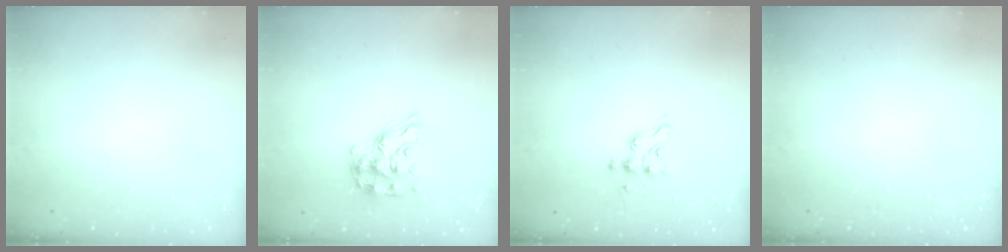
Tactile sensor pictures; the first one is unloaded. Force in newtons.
{"total": 16.2, "press": 16.2, "slide": 1.1}
{"total": 6.0, "press": 6.0, "slide": 0.2}
{"total": 0.0}